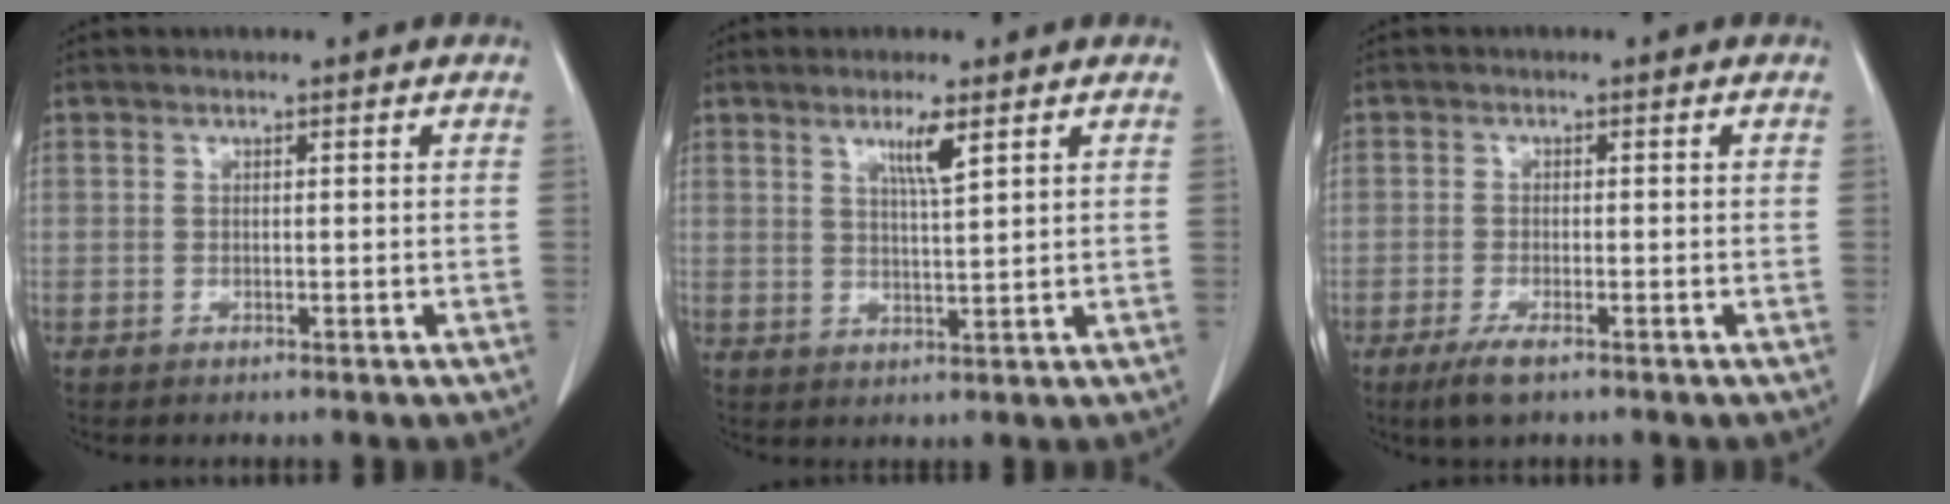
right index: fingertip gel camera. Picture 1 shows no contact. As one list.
[{"total": 3.9, "force": [2.2, -0.1, 3.2], "torque": [-0.060, -0.006, 0.042]}, {"total": 3.4, "force": [-2.2, 0.7, 2.5], "torque": [-0.052, -0.007, -0.039]}]